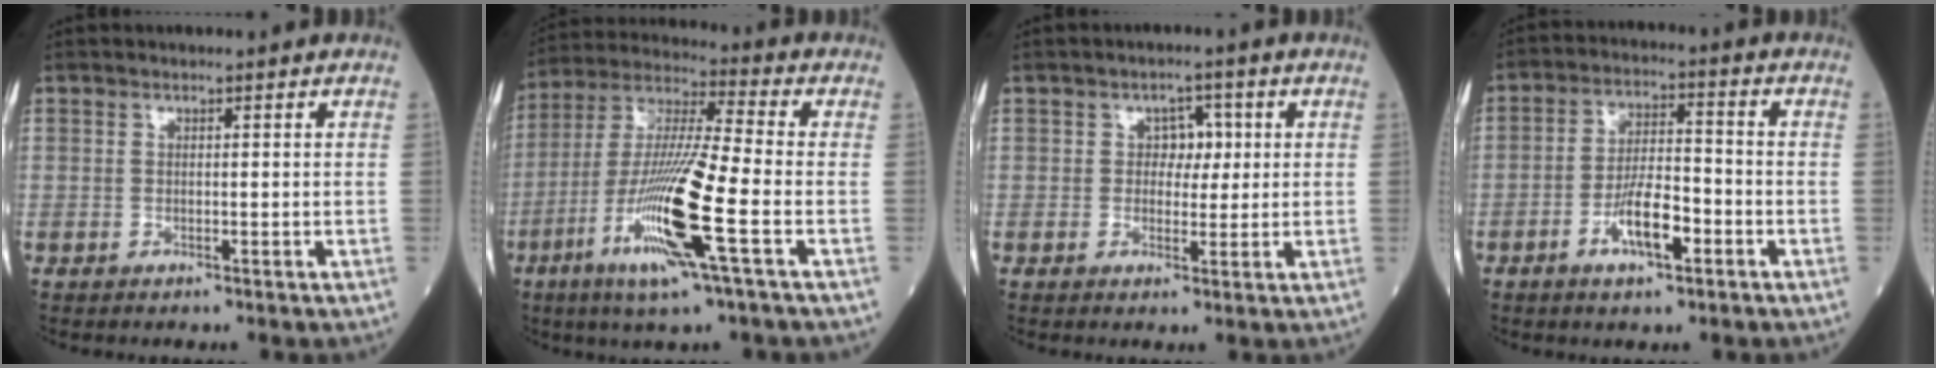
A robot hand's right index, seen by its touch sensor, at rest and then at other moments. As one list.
[{"total": 16.3, "force": [-5.7, 0.1, 15.3], "torque": [-0.313, -0.019, -0.113]}, {"total": 3.5, "force": [0.7, 2.4, 2.4], "torque": [-0.026, 0.008, 0.008]}, {"total": 7.7, "force": [-3.4, 2.2, 6.6], "torque": [-0.128, 0.004, -0.061]}]